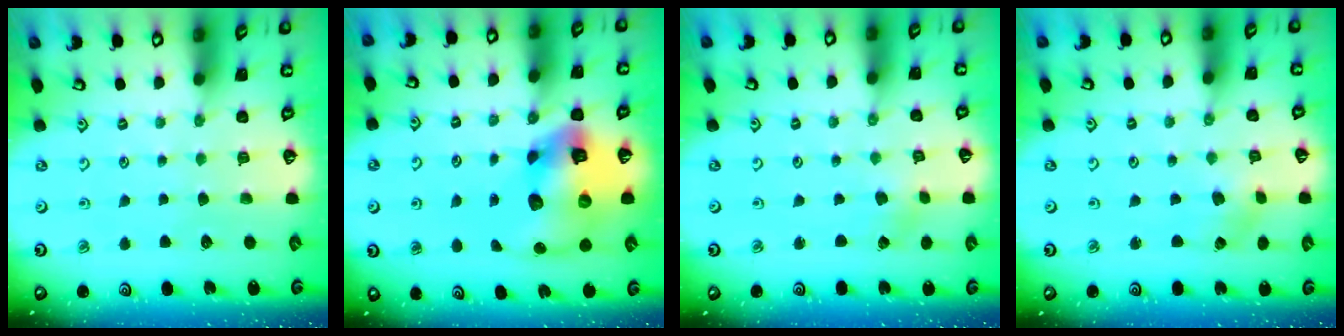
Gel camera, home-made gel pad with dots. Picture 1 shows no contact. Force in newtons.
{"total": 17.3, "press": 17.1, "slide": 2.6}
{"total": 0.6, "press": 0.5, "slide": 0.1}
{"total": 4.3, "press": 4.3, "slide": 0.2}